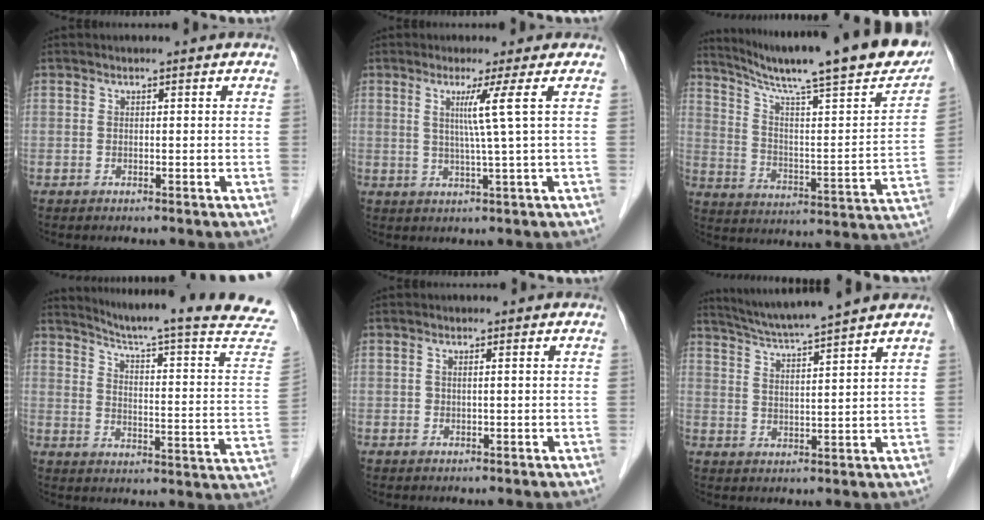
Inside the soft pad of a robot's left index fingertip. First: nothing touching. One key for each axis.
{"total": 4.7, "fx": 1.3, "fy": -2.0, "fz": 4.0, "tx": -0.078, "ty": -0.010, "tz": 0.029}
{"total": 27.5, "fx": 22.0, "fy": 2.0, "fz": 16.3, "tx": -0.257, "ty": -0.040, "tz": 0.302}
{"total": 23.3, "fx": 21.0, "fy": -0.7, "fz": 10.1, "tx": -0.148, "ty": -0.089, "tz": 0.255}
{"total": 0.9, "fx": 0.1, "fy": 0.3, "fz": 0.8, "tx": -0.023, "ty": 0.002, "tz": 0.005}
{"total": 10.5, "fx": 9.2, "fy": -1.9, "fz": 4.8, "tx": -0.087, "ty": 0.008, "tz": 0.146}